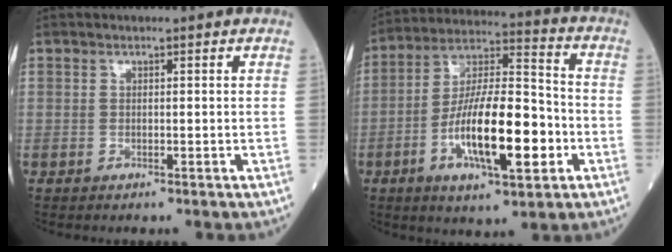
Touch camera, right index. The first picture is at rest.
{"total": 16.9, "force": [-4.8, 4.3, 15.6], "torque": [-0.287, 0.001, -0.082]}